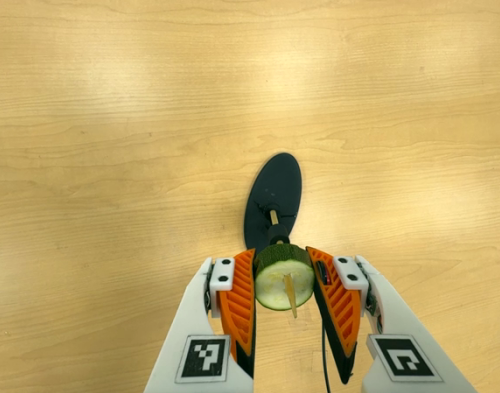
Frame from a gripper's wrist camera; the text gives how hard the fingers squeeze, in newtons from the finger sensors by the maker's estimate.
{"total": 12.4, "left": 11.4, "right": 13.4}